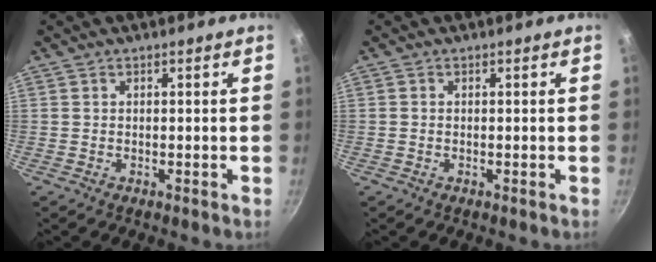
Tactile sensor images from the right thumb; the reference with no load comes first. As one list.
[{"total": 0.0}]